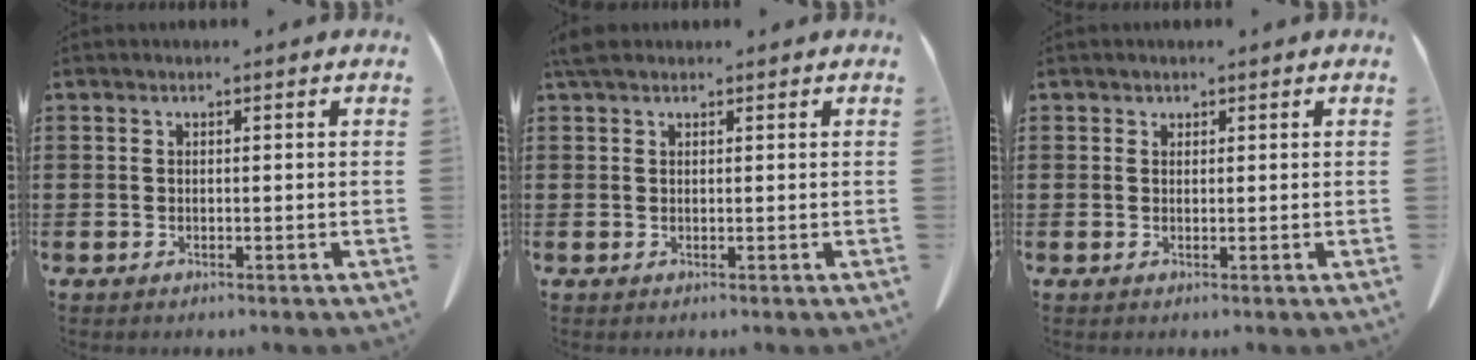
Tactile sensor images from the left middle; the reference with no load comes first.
{"total": 2.0, "force": [1.5, 0.9, 0.9], "torque": [-0.024, 0.007, 0.028]}
{"total": 0.6, "force": [0.4, 0.4, 0.0], "torque": [-0.002, 0.001, 0.008]}